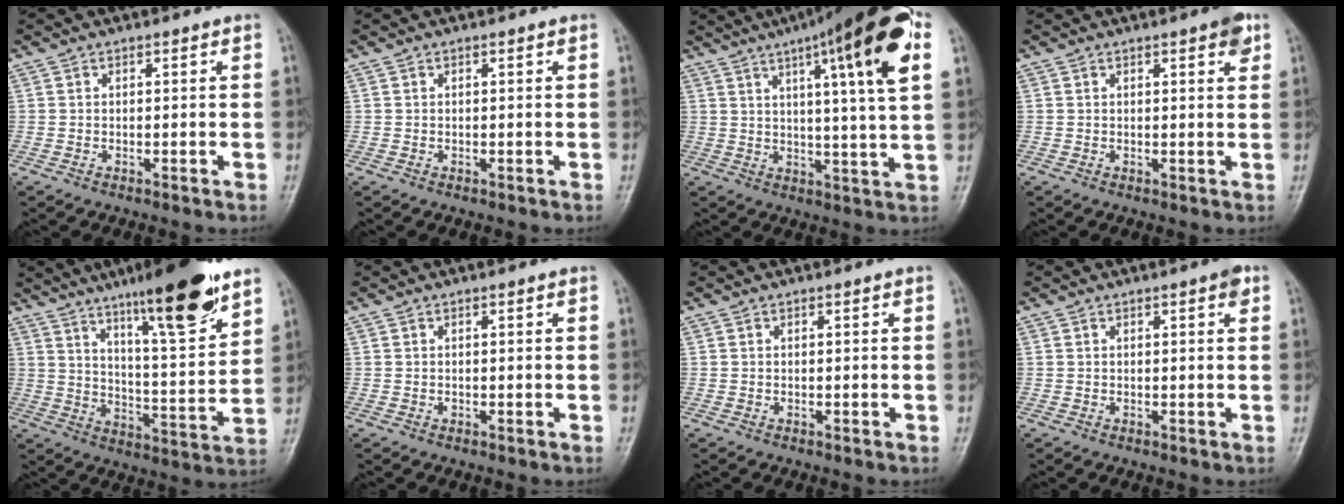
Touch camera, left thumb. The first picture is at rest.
{"total": 0.0}
{"total": 19.8, "force": [8.7, 2.5, 17.6], "torque": [-0.249, -0.011, 0.120]}
{"total": 3.0, "force": [1.6, 0.8, 2.4], "torque": [-0.027, -0.005, 0.017]}
{"total": 18.6, "force": [12.3, 2.9, 13.7], "torque": [-0.188, -0.068, 0.197]}
{"total": 0.5, "force": [0.1, 0.3, 0.4], "torque": [-0.001, 0.001, 0.002]}
{"total": 0.0}
{"total": 1.7, "force": [0.8, 0.4, 1.4], "torque": [-0.020, 0.000, 0.008]}